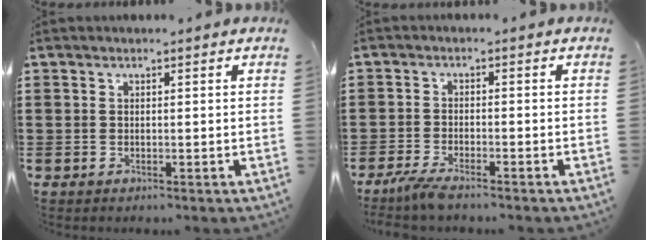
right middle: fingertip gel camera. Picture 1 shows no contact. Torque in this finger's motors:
{"motor_torque": [0.36, 0.18, 0.07, 0.09]}